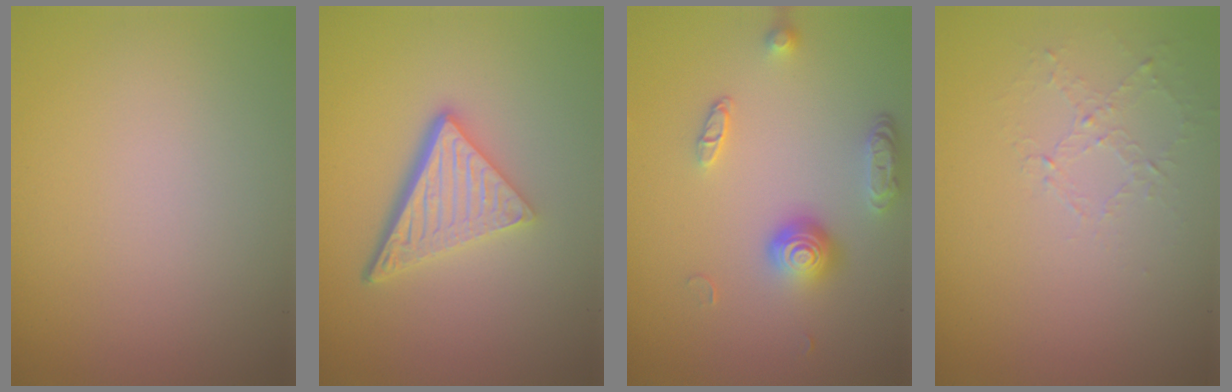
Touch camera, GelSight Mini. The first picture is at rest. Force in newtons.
{"total": 5.3, "press": 3.6, "slide": 3.9}
{"total": 3.8, "press": 2.8, "slide": 2.5}
{"total": 1.0, "press": 0.4, "slide": 0.9}